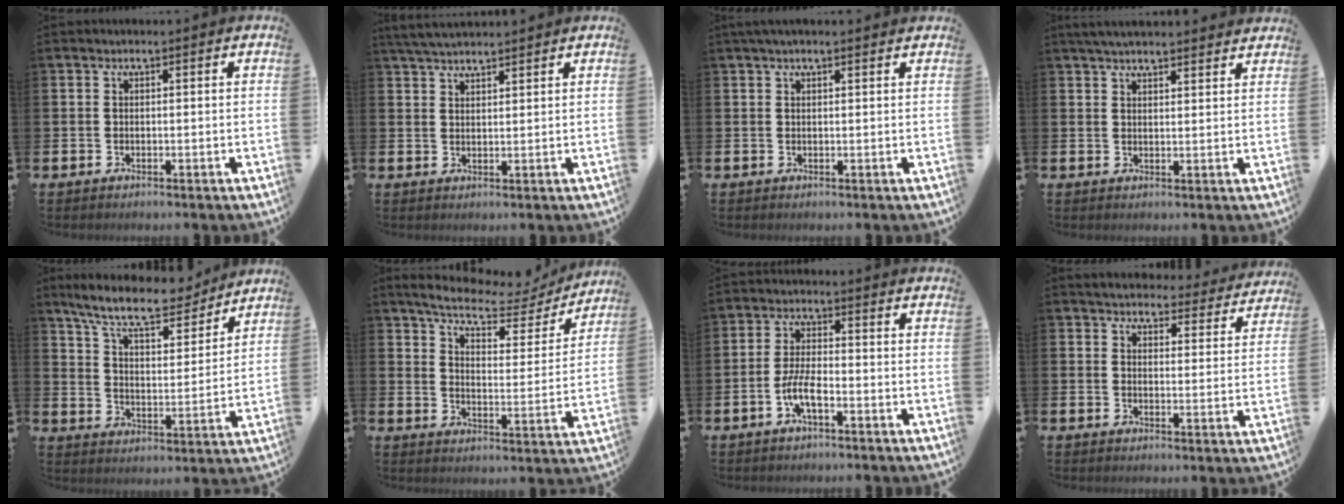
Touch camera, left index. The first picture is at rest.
{"total": 3.9, "force": [3.7, 0.5, 1.0], "torque": [-0.027, -0.010, 0.069]}
{"total": 1.4, "force": [1.2, 0.1, 0.8], "torque": [-0.015, 0.003, 0.021]}
{"total": 4.0, "force": [3.8, 0.4, 1.0], "torque": [-0.026, -0.011, 0.071]}
{"total": 10.2, "force": [9.3, 2.2, 3.8], "torque": [-0.096, -0.059, 0.161]}
{"total": 7.0, "force": [6.2, 1.9, 2.5], "torque": [-0.072, -0.042, 0.101]}
{"total": 4.5, "force": [-1.8, 1.3, 3.9], "torque": [-0.089, 0.001, -0.037]}
{"total": 4.4, "force": [4.2, 1.1, 0.2], "torque": [-0.010, -0.031, 0.073]}